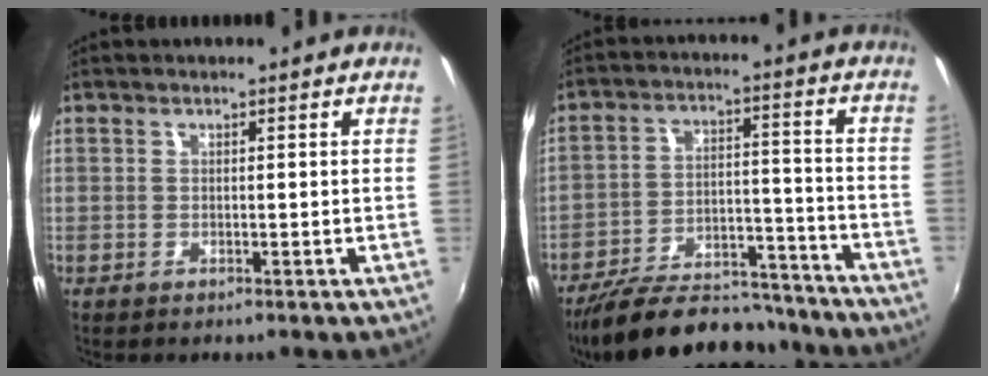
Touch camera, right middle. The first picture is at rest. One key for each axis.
{"total": 21.7, "fx": -18.6, "fy": 7.2, "fz": 8.5, "tx": -0.165, "ty": 0.011, "tz": -0.260}